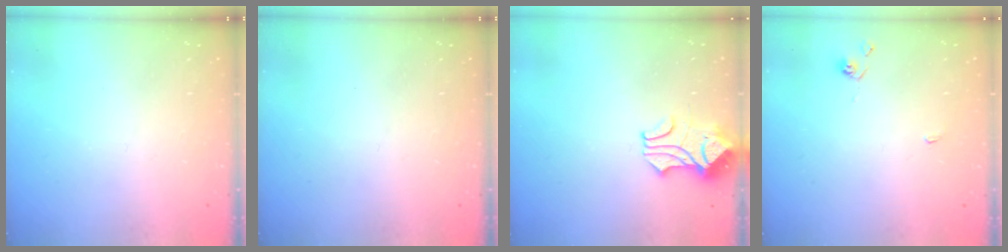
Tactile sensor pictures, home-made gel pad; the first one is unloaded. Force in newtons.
{"total": 0.0}
{"total": 1.7, "press": 1.4, "slide": 1.0}
{"total": 2.2, "press": 2.2, "slide": 0.5}